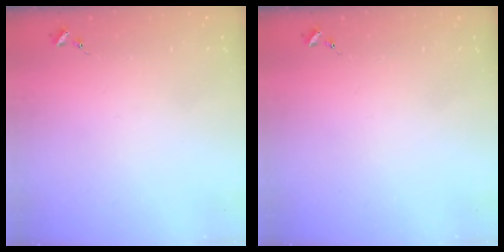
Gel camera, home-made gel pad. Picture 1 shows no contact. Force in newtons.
{"total": 0.0}